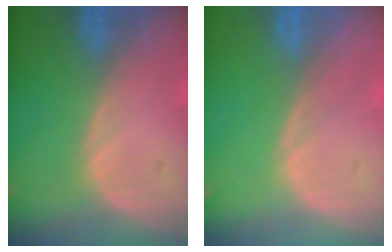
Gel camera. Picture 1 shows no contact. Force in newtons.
{"total": 0.0}